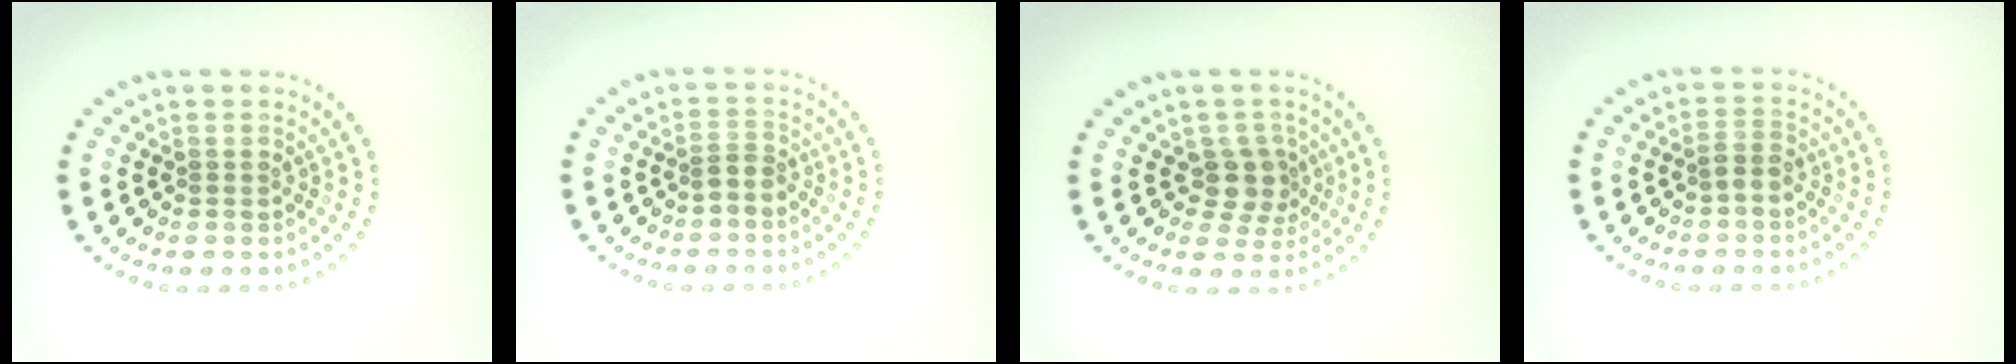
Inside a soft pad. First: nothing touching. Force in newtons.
{"total": 1.4, "press": 0.9, "slide": 1.1}
{"total": 2.8, "press": 2.3, "slide": 1.7}
{"total": 1.5, "press": 1.2, "slide": 0.9}